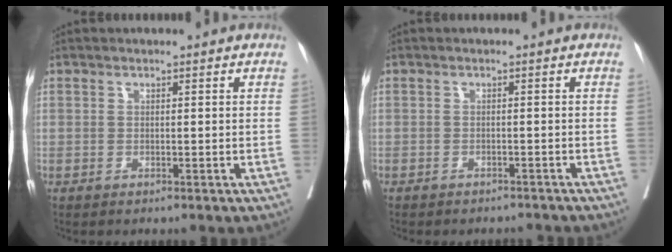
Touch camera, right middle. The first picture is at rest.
{"total": 5.0, "force": [-4.6, 1.5, 1.1], "torque": [-0.006, 0.002, -0.055]}